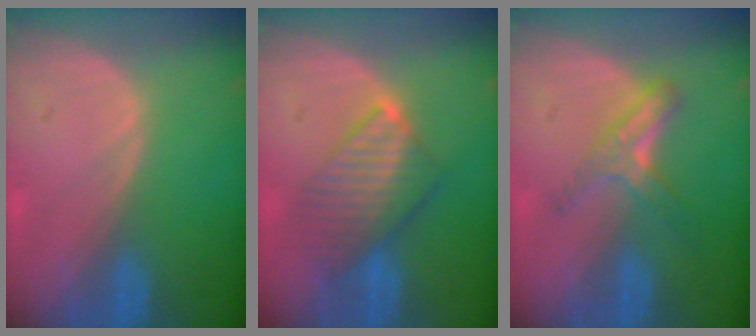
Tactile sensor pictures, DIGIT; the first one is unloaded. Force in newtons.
{"total": 6.8, "press": 6.7, "slide": 1.0}
{"total": 5.4, "press": 4.8, "slide": 2.6}